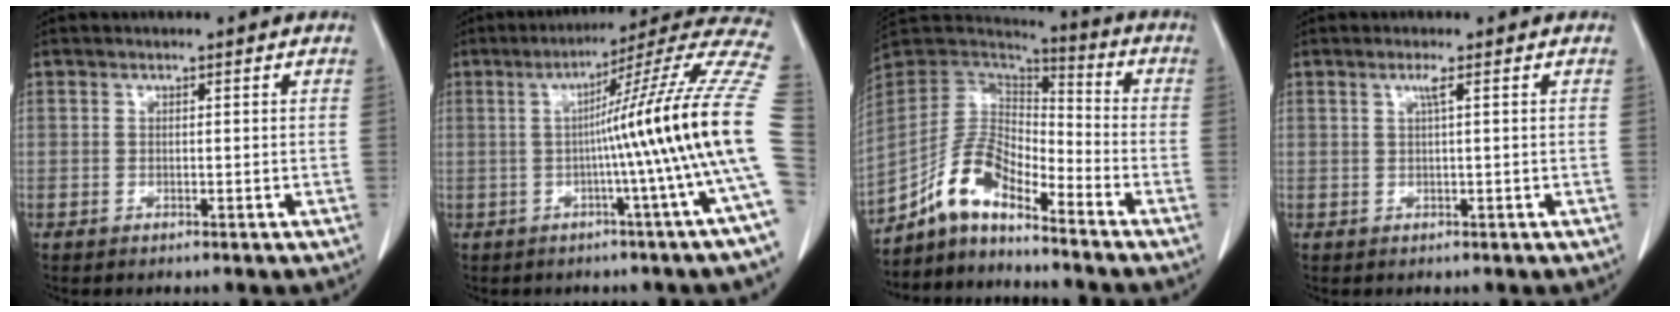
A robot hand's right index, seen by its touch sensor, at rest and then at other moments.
{"total": 19.8, "force": [-1.9, -3.4, 19.4], "torque": [-0.208, 0.017, -0.043]}
{"total": 10.3, "force": [-7.9, 3.2, 5.9], "torque": [-0.125, 0.034, -0.150]}
{"total": 1.3, "force": [0.5, -0.4, 1.1], "torque": [-0.025, 0.001, 0.011]}